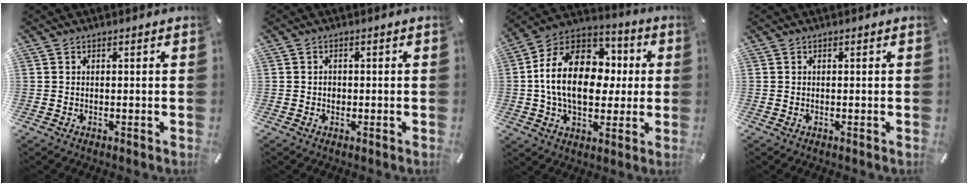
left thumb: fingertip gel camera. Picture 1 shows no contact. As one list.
[{"total": 1.2, "force": [-0.2, 1.0, 0.6], "torque": [-0.013, 0.004, -0.005]}, {"total": 20.3, "force": [0.9, 14.6, 14.0], "torque": [-0.267, 0.010, 0.017]}, {"total": 0.0}]